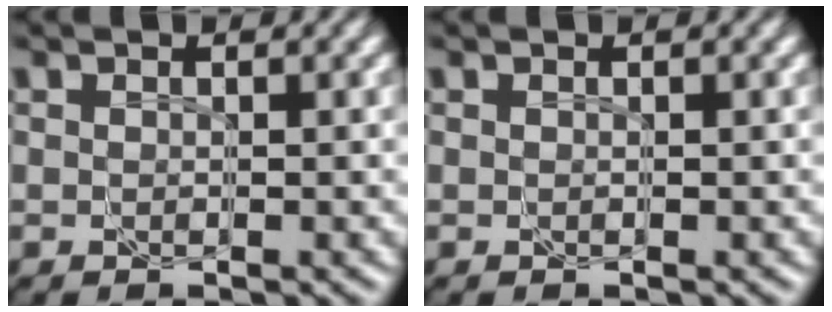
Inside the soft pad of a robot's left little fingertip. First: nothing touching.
{"total": 0.0}